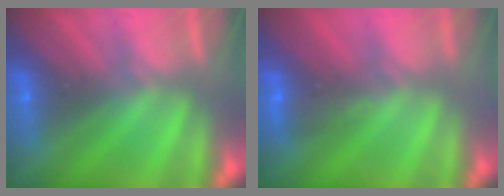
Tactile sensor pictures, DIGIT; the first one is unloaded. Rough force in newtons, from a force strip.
{"total": 2.9}